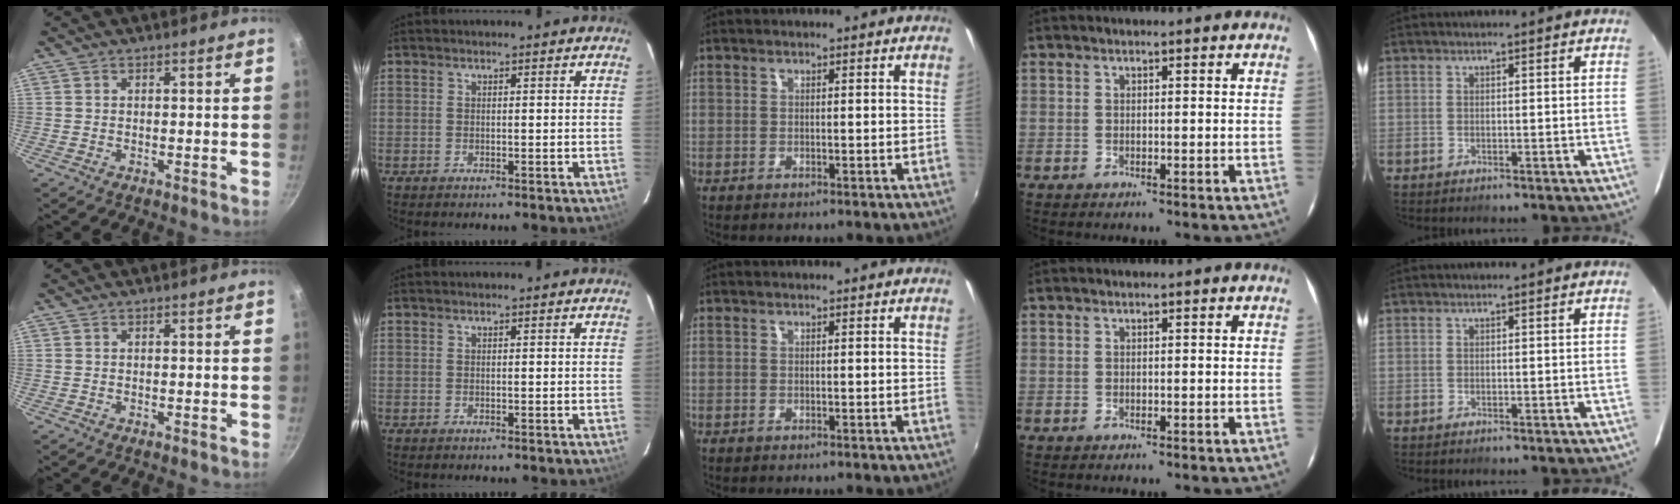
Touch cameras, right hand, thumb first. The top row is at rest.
{}